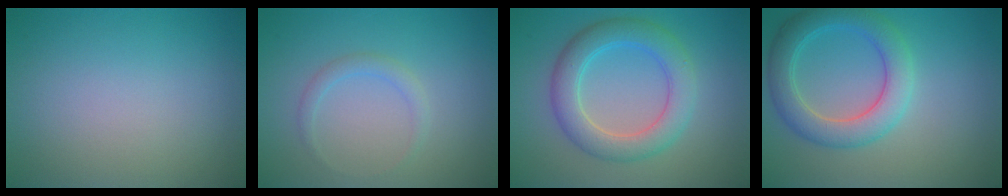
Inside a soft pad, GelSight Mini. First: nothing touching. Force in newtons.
{"total": 1.3, "press": 1.3, "slide": 0.1}
{"total": 5.0, "press": 5.0, "slide": 0.3}
{"total": 4.9, "press": 4.9, "slide": 0.2}